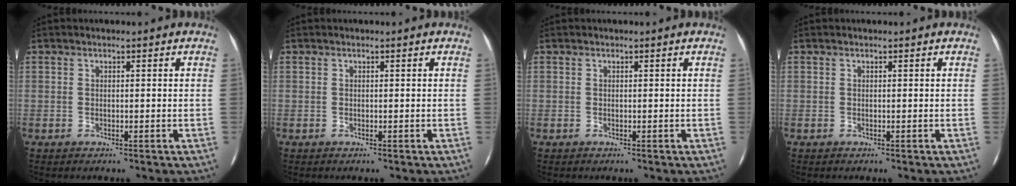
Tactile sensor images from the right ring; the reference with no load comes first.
{"total": 0.0}
{"total": 0.0}
{"total": 0.0}